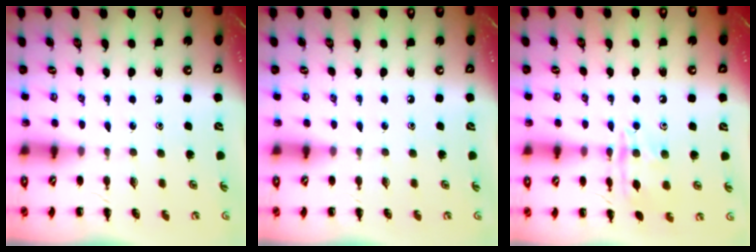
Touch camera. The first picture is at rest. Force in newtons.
{"total": 0.0}
{"total": 11.9, "press": 11.9, "slide": 0.6}